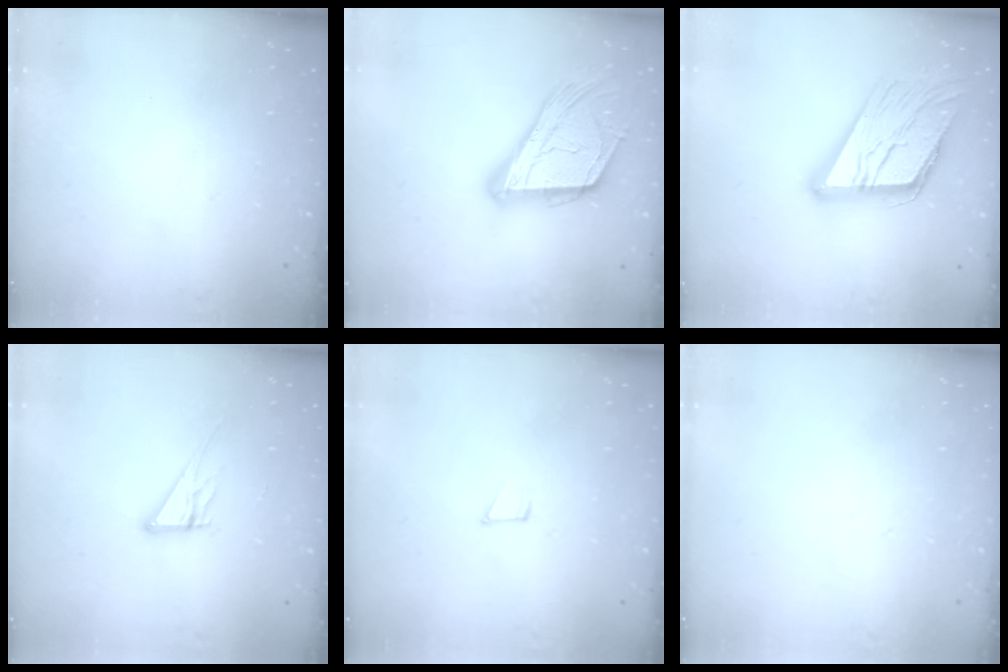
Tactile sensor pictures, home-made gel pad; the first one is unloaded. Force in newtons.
{"total": 19.1, "press": 18.9, "slide": 2.6}
{"total": 19.6, "press": 19.5, "slide": 1.9}
{"total": 7.1, "press": 7.1, "slide": 0.2}
{"total": 7.0, "press": 6.8, "slide": 1.4}
{"total": 1.5, "press": 1.5, "slide": 0.1}